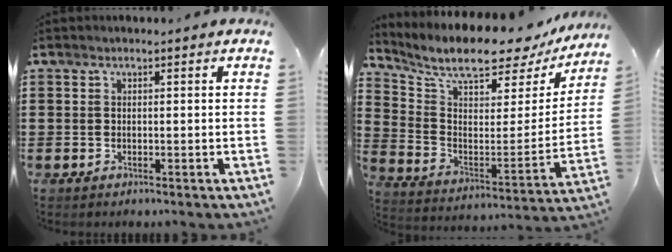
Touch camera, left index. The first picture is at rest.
{"total": 9.2, "force": [7.8, 1.9, 4.5], "torque": [-0.117, -0.058, 0.129]}